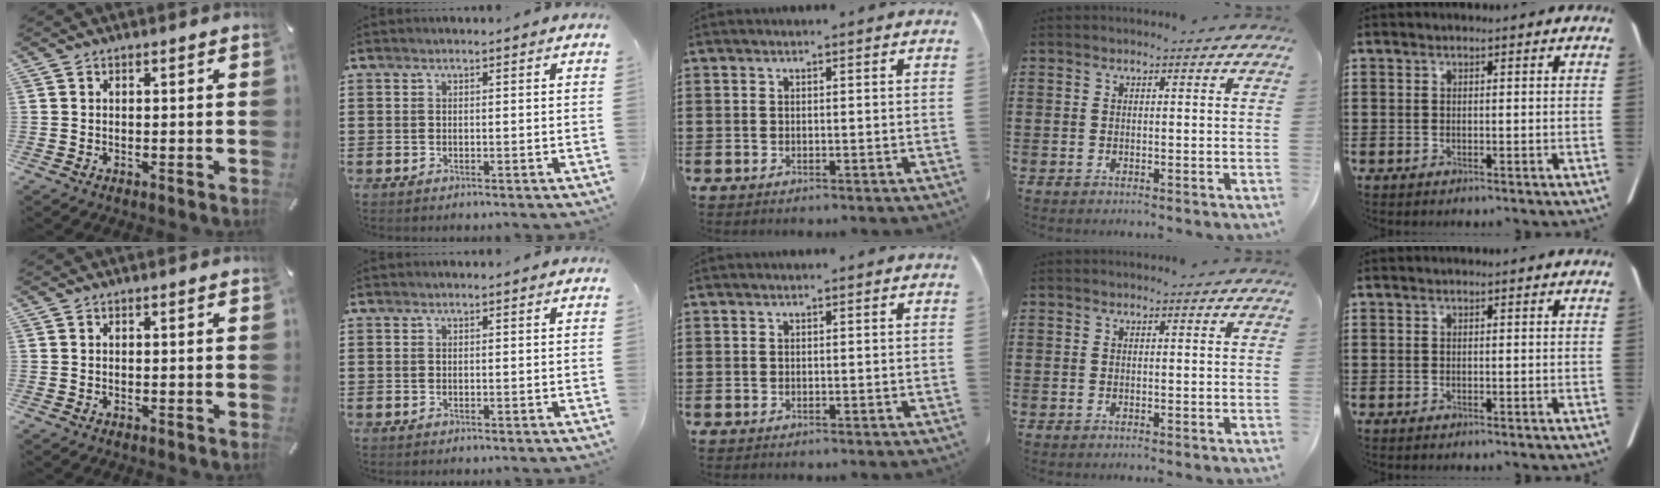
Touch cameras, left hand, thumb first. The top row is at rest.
{}